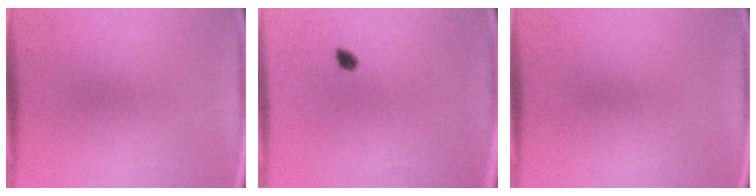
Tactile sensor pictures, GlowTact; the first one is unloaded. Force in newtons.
{"total": 1.5}
{"total": 0.0}